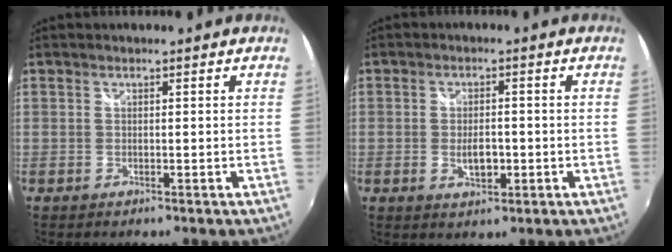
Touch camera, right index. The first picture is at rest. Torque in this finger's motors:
{"motor_torque": [0.12, -0.02, 0.27, 0.03]}